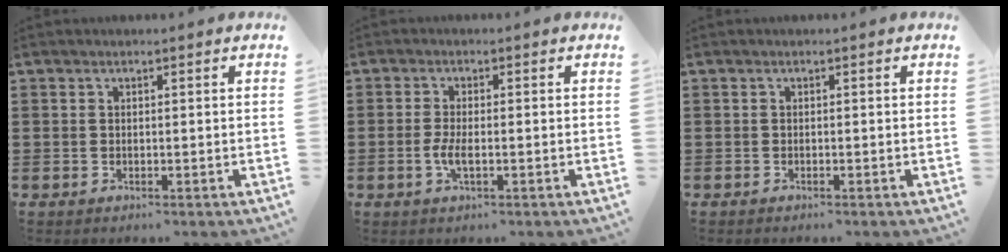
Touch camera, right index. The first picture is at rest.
{"total": 3.1, "force": [-0.9, 0.5, 2.9], "torque": [-0.067, -0.010, -0.019]}
{"total": 0.0}